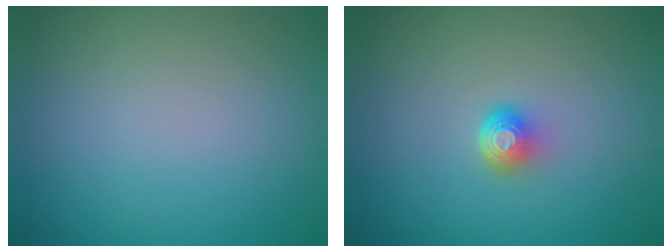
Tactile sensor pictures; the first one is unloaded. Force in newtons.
{"total": 2.0, "press": 1.4, "slide": 1.4}